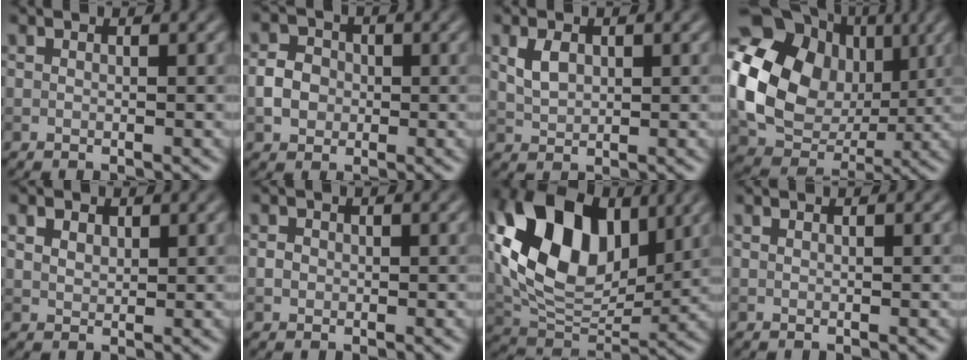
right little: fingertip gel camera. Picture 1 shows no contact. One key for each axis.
{"total": 2.9, "fx": -0.5, "fy": 2.5, "fz": 1.4, "tx": -0.024, "ty": 0.003, "tz": -0.013}
{"total": 2.3, "fx": 0.7, "fy": 1.5, "fz": 1.5, "tx": -0.036, "ty": 0.000, "tz": 0.018}
{"total": 15.4, "fx": 2.2, "fy": 12.0, "fz": 9.3, "tx": -0.202, "ty": 0.008, "tz": 0.033}
{"total": 3.0, "fx": 1.9, "fy": 1.9, "fz": 1.4, "tx": -0.036, "ty": 0.011, "tz": 0.022}
{"total": 0.9, "fx": -0.1, "fy": 0.8, "fz": 0.3, "tx": -0.004, "ty": -0.002, "tz": -0.003}
{"total": 13.6, "fx": 4.0, "fy": 8.7, "fz": 9.6, "tx": -0.178, "ty": 0.013, "tz": 0.067}
{"total": 0.0}